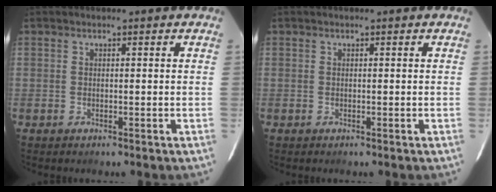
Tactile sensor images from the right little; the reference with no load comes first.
{"total": 0.0}